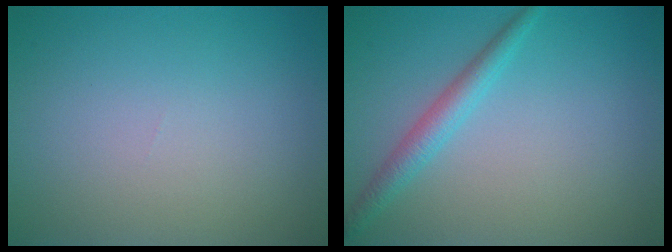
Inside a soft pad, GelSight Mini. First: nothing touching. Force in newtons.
{"total": 2.3, "press": 2.3, "slide": 0.2}